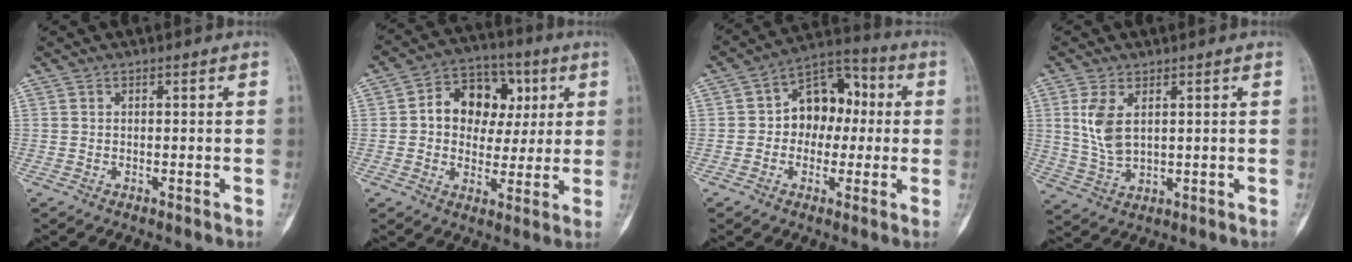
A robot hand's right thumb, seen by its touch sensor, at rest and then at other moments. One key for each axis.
{"total": 13.4, "fx": 2.7, "fy": 10.3, "fz": 8.2, "tx": -0.072, "ty": 0.015, "tz": 0.039}
{"total": 11.8, "fx": 0.5, "fy": 8.8, "fz": 7.9, "tx": -0.069, "ty": 0.038, "tz": -0.003}
{"total": 7.0, "fx": 2.1, "fy": 3.7, "fz": 5.6, "tx": -0.114, "ty": -0.008, "tz": 0.054}